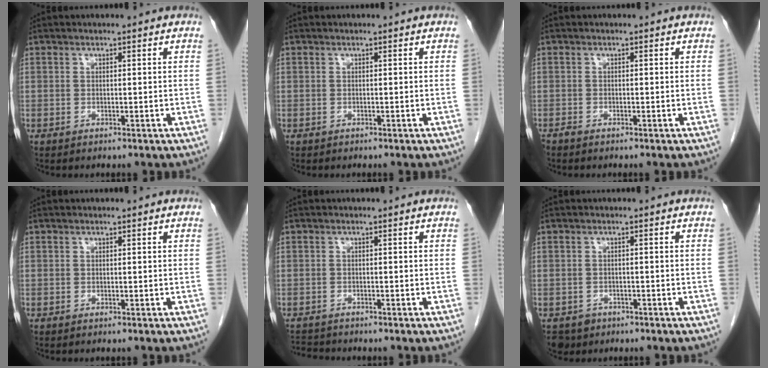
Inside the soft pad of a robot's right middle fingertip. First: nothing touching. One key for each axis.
{"total": 0.0}
{"total": 0.6, "fx": -0.6, "fy": 0.0, "fz": 0.2, "tx": -0.009, "ty": -0.002, "tz": -0.013}
{"total": 0.0}
{"total": 2.5, "fx": -2.5, "fy": 0.4, "fz": 0.0, "tx": 0.000, "ty": -0.012, "tz": -0.045}
{"total": 3.2, "fx": -2.0, "fy": 2.5, "fz": 0.3, "tx": -0.004, "ty": 0.003, "tz": -0.031}